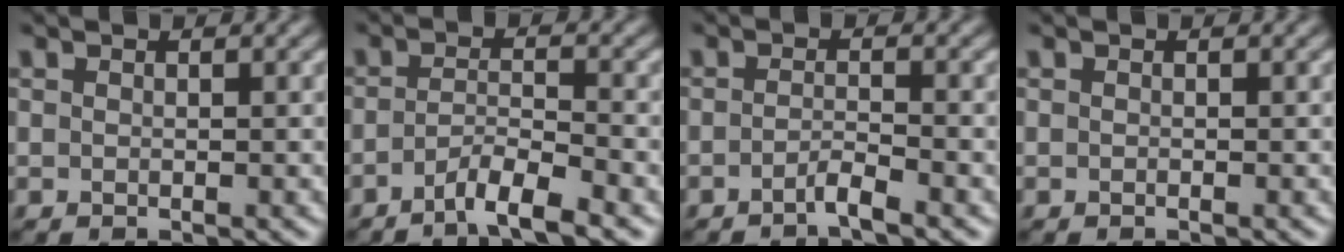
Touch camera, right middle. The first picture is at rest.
{"total": 3.7, "force": [-2.5, 0.5, 2.7], "torque": [-0.045, 0.000, -0.056]}
{"total": 1.7, "force": [-1.1, 0.2, 1.3], "torque": [-0.021, 0.003, -0.029]}
{"total": 0.0}